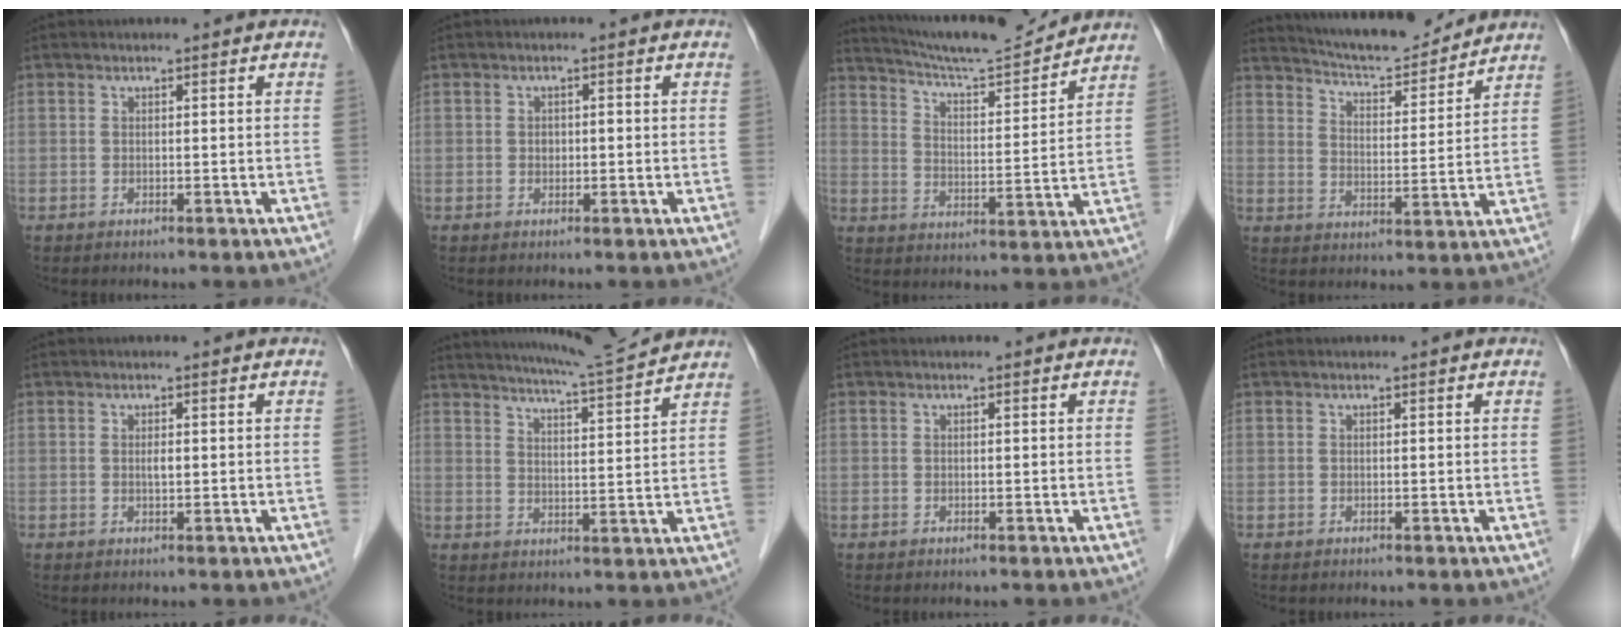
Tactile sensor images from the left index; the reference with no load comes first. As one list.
[{"total": 1.1, "force": [-0.1, 0.9, 0.7], "torque": [-0.012, 0.004, -0.001]}, {"total": 14.2, "force": [13.6, 0.1, 4.0], "torque": [-0.073, 0.001, 0.213]}, {"total": 12.9, "force": [12.3, 1.4, 3.6], "torque": [-0.062, 0.003, 0.188]}, {"total": 0.9, "force": [0.1, 0.3, 0.8], "torque": [-0.014, -0.001, 0.002]}, {"total": 10.3, "force": [9.8, -1.3, 3.0], "torque": [-0.059, -0.003, 0.145]}, {"total": 0.0}, {"total": 0.0}]